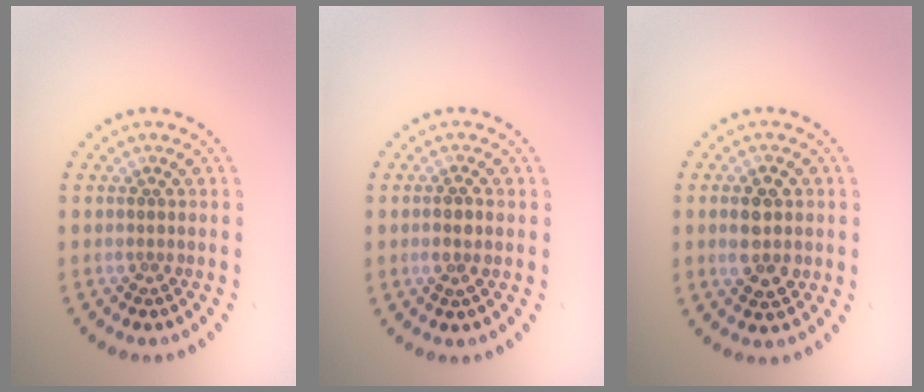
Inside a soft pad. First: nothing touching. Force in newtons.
{"total": 1.2, "press": 1.1, "slide": 0.5}
{"total": 3.6, "press": 3.6, "slide": 0.1}